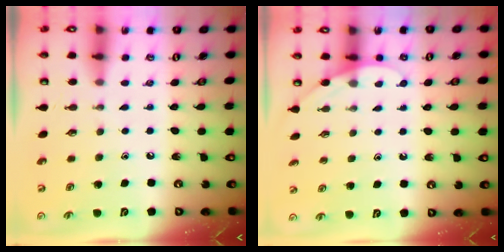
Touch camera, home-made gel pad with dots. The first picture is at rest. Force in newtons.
{"total": 3.2, "press": 3.2, "slide": 0.3}